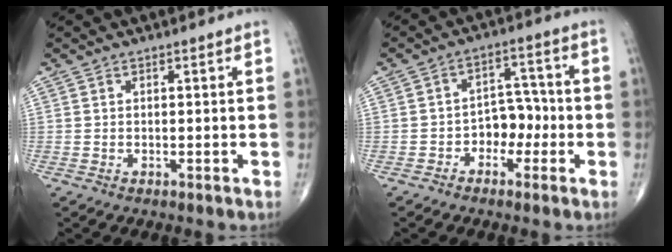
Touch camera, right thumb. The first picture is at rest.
{"total": 6.1, "force": [-2.0, 4.4, 3.7], "torque": [-0.019, 0.033, -0.041]}